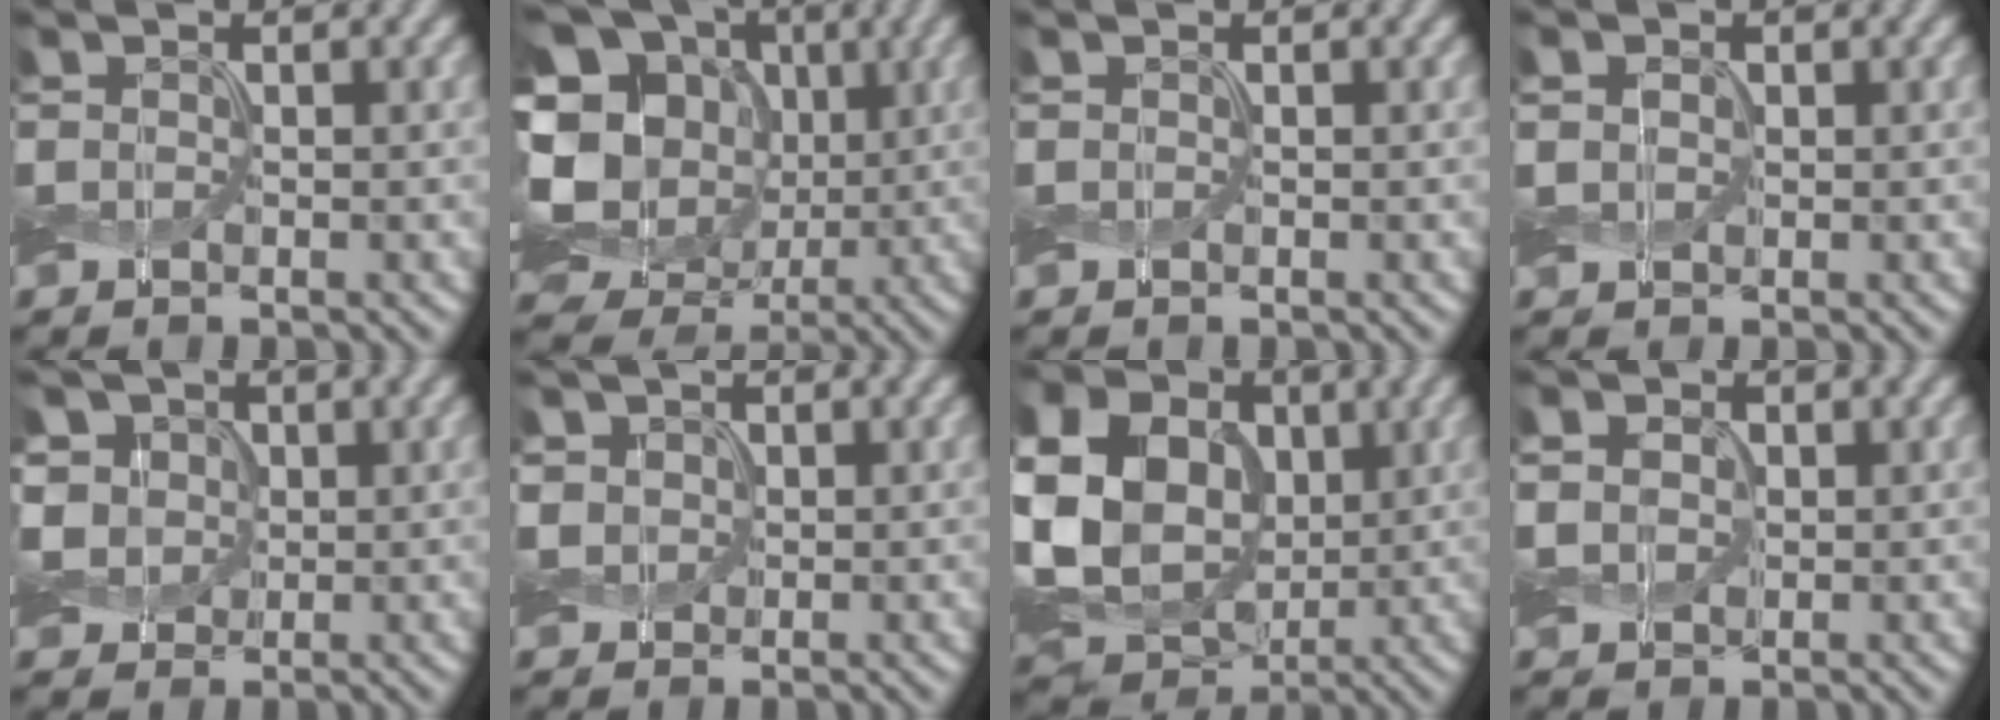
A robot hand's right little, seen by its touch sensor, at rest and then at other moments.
{"total": 20.0, "force": [1.7, 17.4, 9.7], "torque": [-0.240, 0.033, 0.011]}
{"total": 0.0}
{"total": 1.3, "force": [0.2, 1.1, 0.6], "torque": [-0.013, 0.001, 0.004]}
{"total": 4.4, "force": [1.1, 3.8, 2.0], "torque": [-0.060, 0.014, 0.018]}
{"total": 1.7, "force": [0.4, 1.6, 0.6], "torque": [-0.019, -0.001, 0.004]}
{"total": 18.3, "force": [3.3, 14.9, 10.0], "torque": [-0.244, 0.032, 0.042]}
{"total": 2.8, "force": [0.7, 2.3, 1.5], "torque": [-0.043, 0.008, 0.009]}